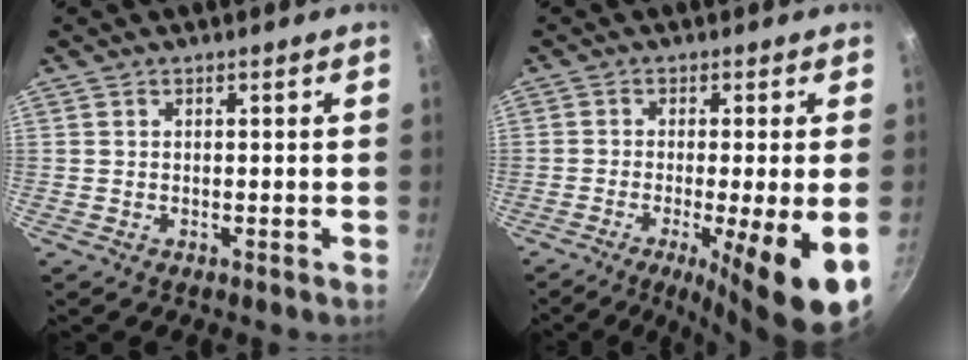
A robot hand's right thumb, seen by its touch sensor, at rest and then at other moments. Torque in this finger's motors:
{"motor_torque": [0.03, 0.81, 0.55, 0.30, 0.28]}